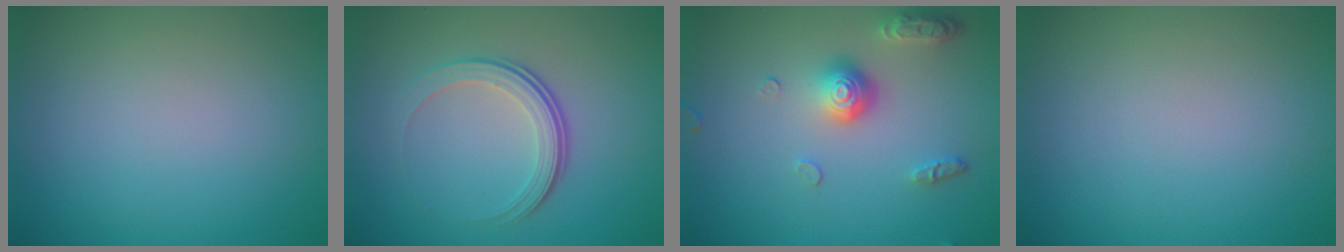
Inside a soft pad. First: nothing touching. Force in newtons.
{"total": 4.0, "press": 2.6, "slide": 3.0}
{"total": 3.8, "press": 3.0, "slide": 2.5}
{"total": 0.0}